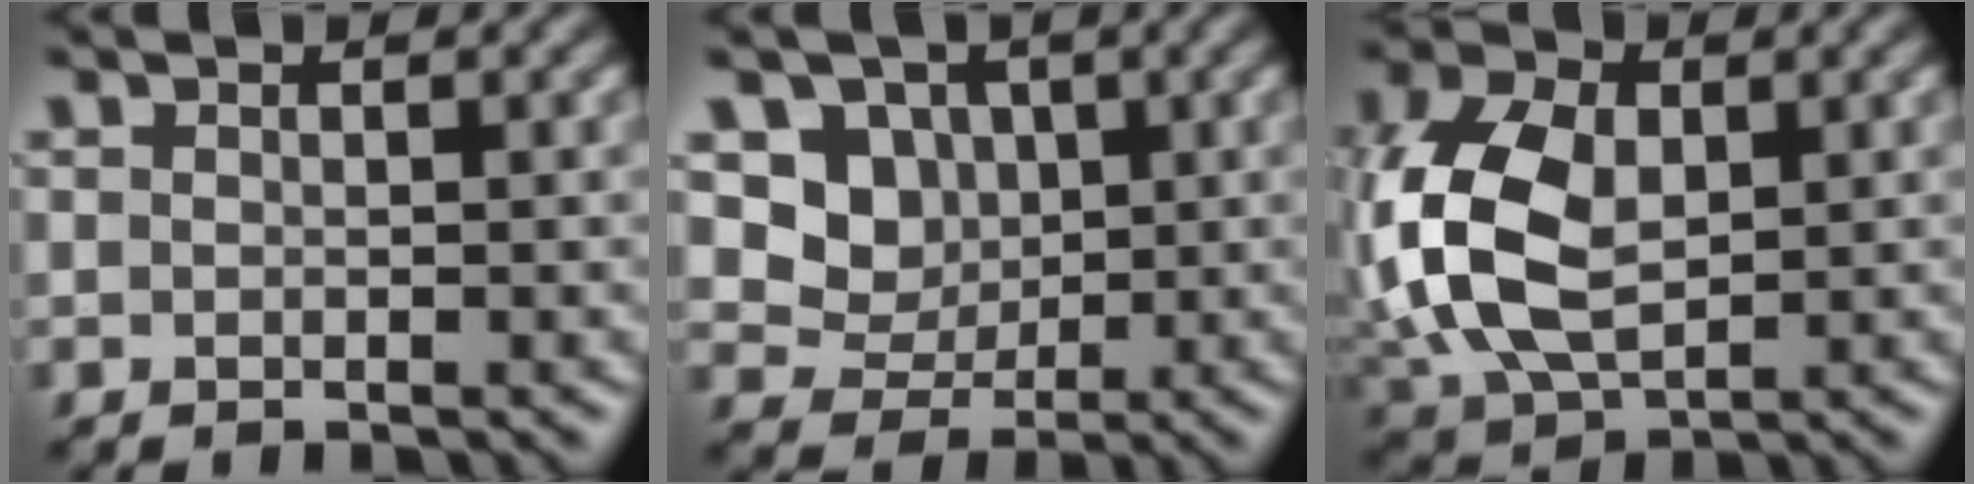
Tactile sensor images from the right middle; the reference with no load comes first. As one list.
[{"total": 3.9, "force": [1.4, 3.5, 1.1], "torque": [-0.029, -0.014, 0.026]}, {"total": 9.7, "force": [0.6, 6.5, 7.1], "torque": [-0.182, 0.007, 0.009]}]